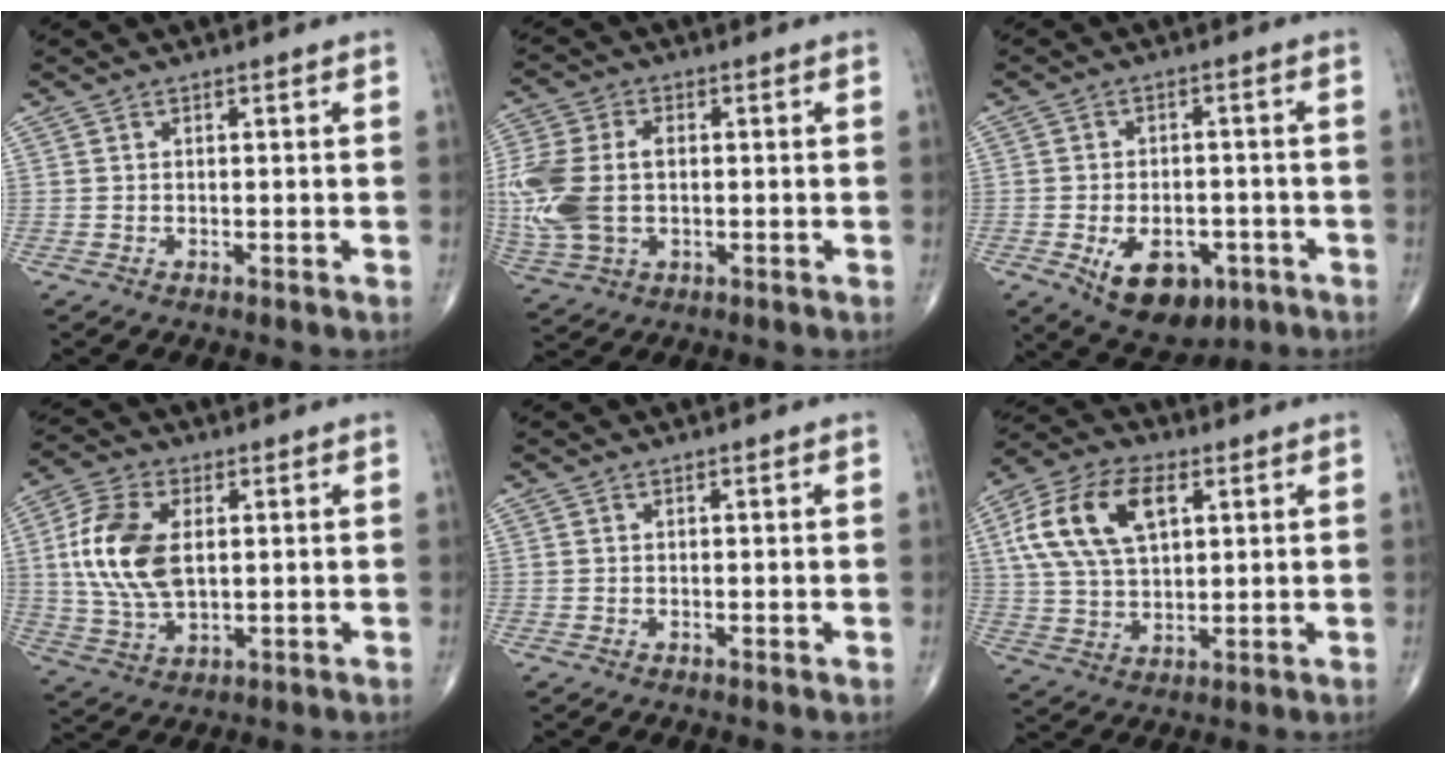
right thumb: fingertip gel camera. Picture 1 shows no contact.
{"total": 14.8, "force": [-0.2, 9.6, 11.2], "torque": [-0.286, 0.004, 0.003]}
{"total": 11.3, "force": [-4.6, 7.0, 7.6], "torque": [-0.097, 0.013, -0.058]}
{"total": 13.7, "force": [1.9, 7.7, 11.1], "torque": [-0.230, -0.002, 0.039]}
{"total": 0.0}
{"total": 16.0, "force": [5.0, 9.1, 12.1], "torque": [-0.227, 0.007, 0.091]}